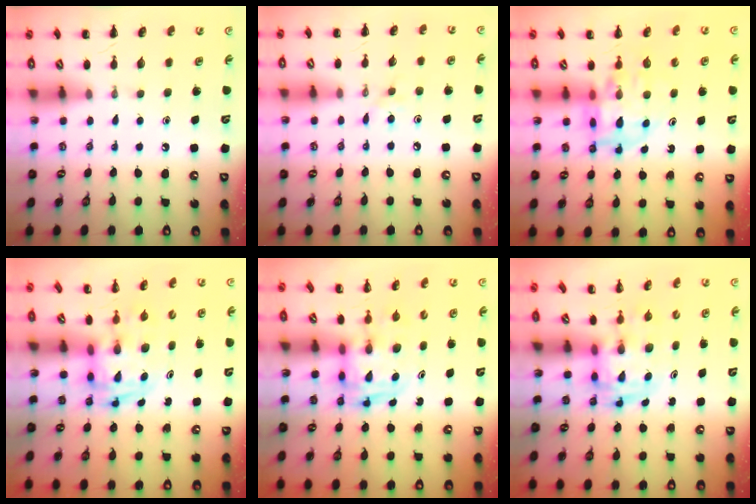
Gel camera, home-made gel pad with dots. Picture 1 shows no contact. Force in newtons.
{"total": 3.8, "press": 3.6, "slide": 1.2}
{"total": 11.2, "press": 10.7, "slide": 3.3}
{"total": 2.8, "press": 2.7, "slide": 0.5}
{"total": 2.7, "press": 2.7, "slide": 0.2}
{"total": 2.8, "press": 2.7, "slide": 0.5}